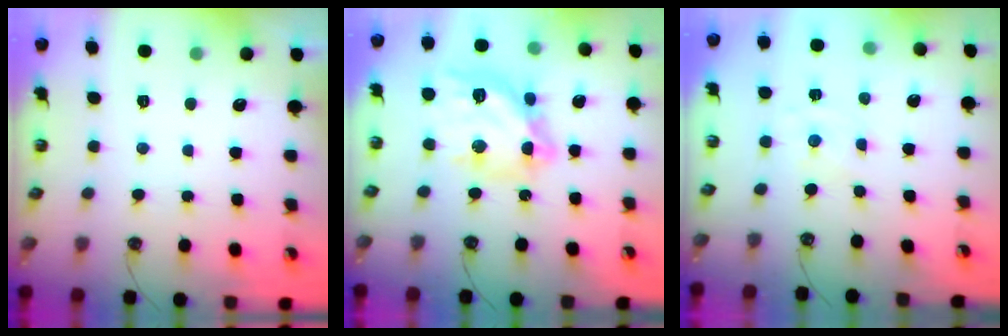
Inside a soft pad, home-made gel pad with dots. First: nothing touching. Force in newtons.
{"total": 17.8, "press": 17.7, "slide": 1.7}
{"total": 0.0}